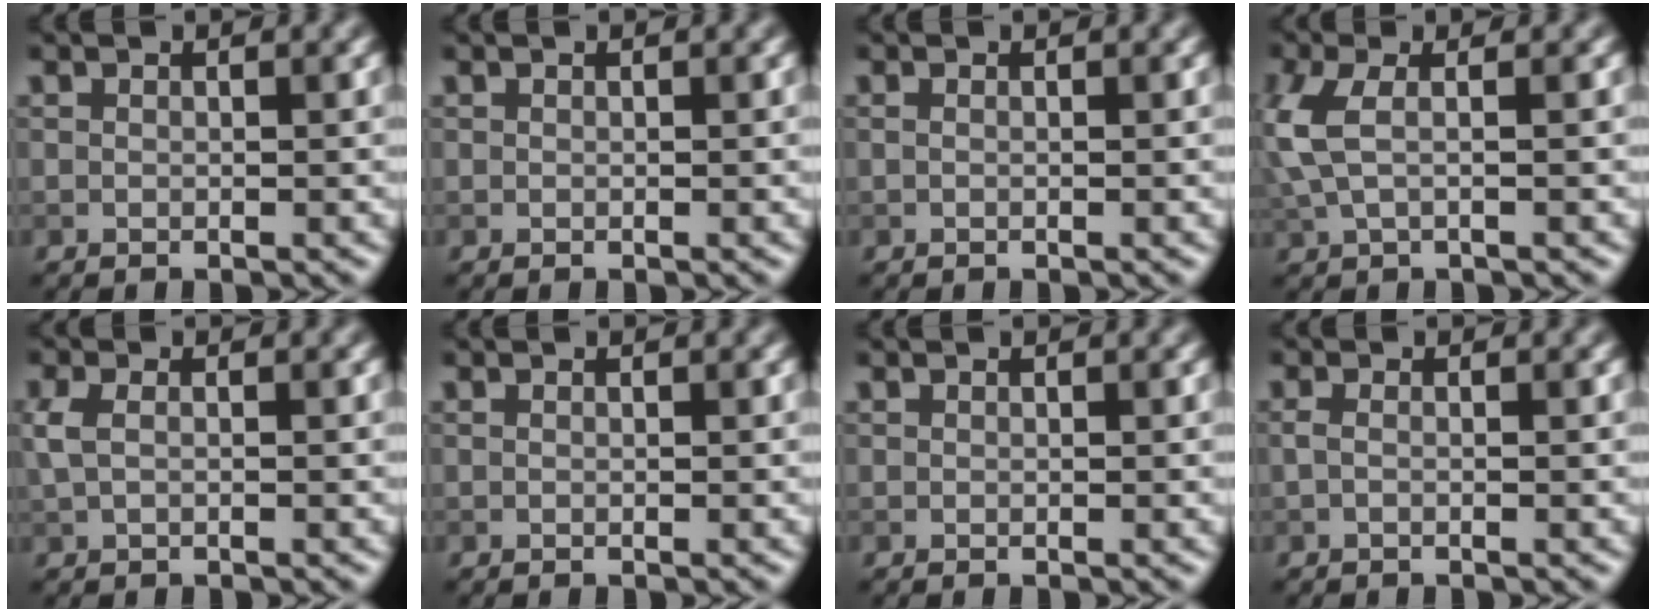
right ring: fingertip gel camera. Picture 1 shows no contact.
{"total": 0.0}
{"total": 0.6, "force": [0.2, 0.3, 0.5], "torque": [-0.009, -0.006, -0.002]}
{"total": 3.6, "force": [0.3, 1.4, 3.3], "torque": [-0.089, 0.005, 0.003]}
{"total": 1.9, "force": [0.2, 1.0, 1.6], "torque": [-0.040, 0.006, 0.000]}
{"total": 0.0}
{"total": 0.0}
{"total": 0.9, "force": [-0.1, 0.3, 0.8], "torque": [-0.018, -0.004, -0.005]}